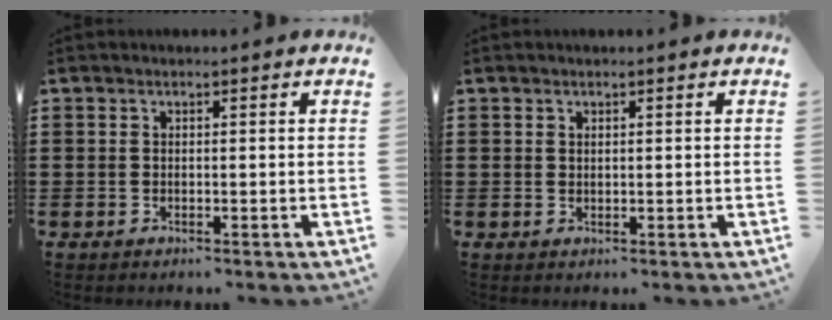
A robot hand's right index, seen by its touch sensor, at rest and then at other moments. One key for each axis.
{"total": 0.5, "fx": 0.4, "fy": 0.3, "fz": 0.2, "tx": -0.004, "ty": 0.002, "tz": 0.007}